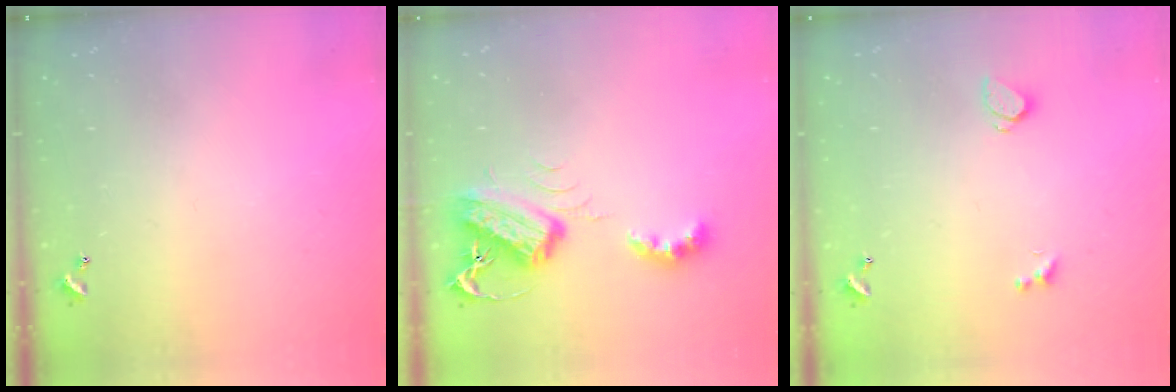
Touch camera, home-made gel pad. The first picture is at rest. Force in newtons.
{"total": 7.0, "press": 7.0, "slide": 0.1}
{"total": 0.8, "press": 0.6, "slide": 0.4}